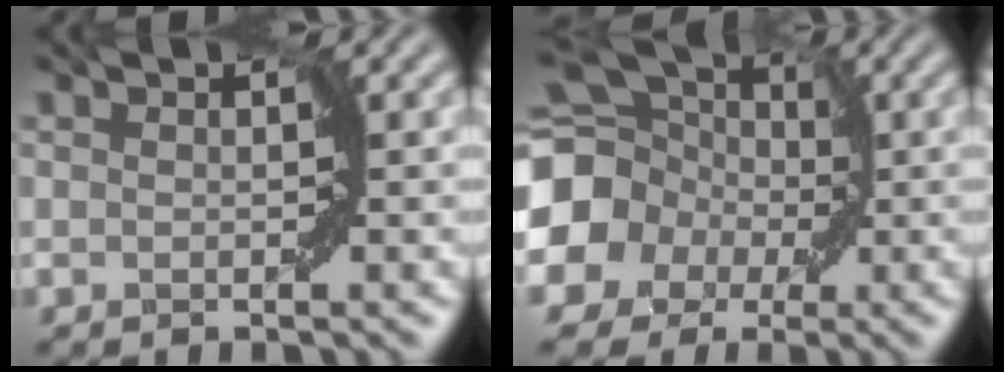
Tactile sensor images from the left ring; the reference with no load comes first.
{"total": 13.9, "force": [-1.8, 12.3, 6.1], "torque": [-0.139, -0.007, -0.062]}